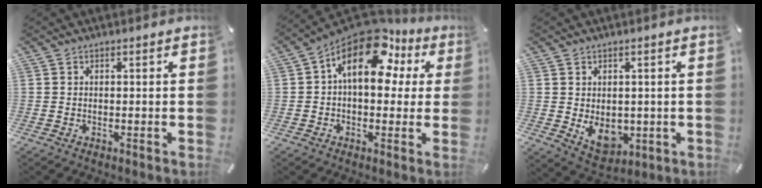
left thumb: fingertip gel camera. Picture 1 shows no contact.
{"total": 16.4, "force": [6.9, 9.3, 11.6], "torque": [-0.184, -0.034, 0.118]}
{"total": 7.6, "force": [-0.8, 6.0, 4.6], "torque": [-0.055, -0.006, -0.013]}